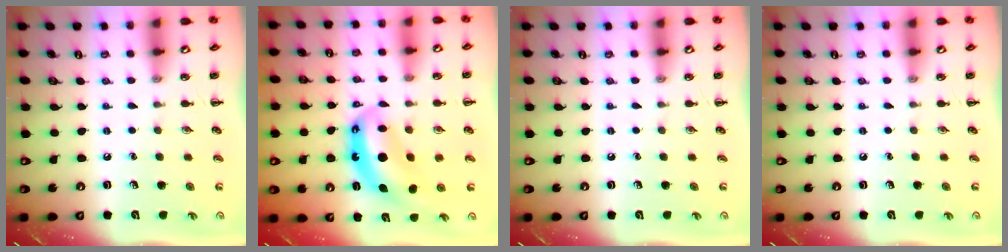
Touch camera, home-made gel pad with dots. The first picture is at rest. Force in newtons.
{"total": 8.9, "press": 8.7, "slide": 1.9}
{"total": 0.0}
{"total": 0.0}